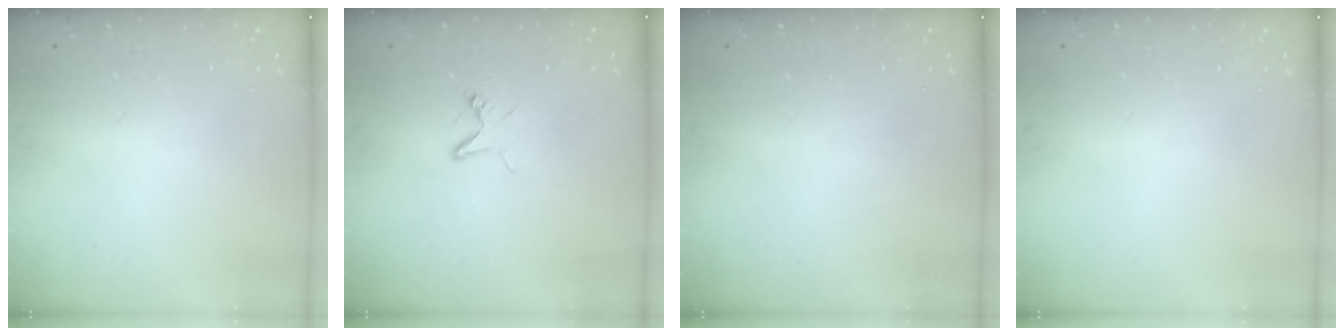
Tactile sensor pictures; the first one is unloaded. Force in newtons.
{"total": 3.9, "press": 3.9, "slide": 0.4}
{"total": 0.0}
{"total": 0.0}